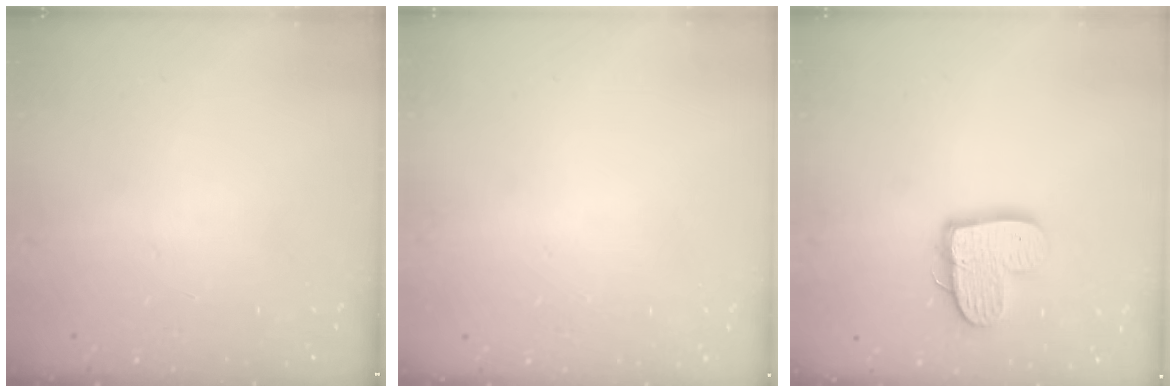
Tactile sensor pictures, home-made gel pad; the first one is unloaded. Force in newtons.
{"total": 0.0}
{"total": 12.5, "press": 12.4, "slide": 1.1}